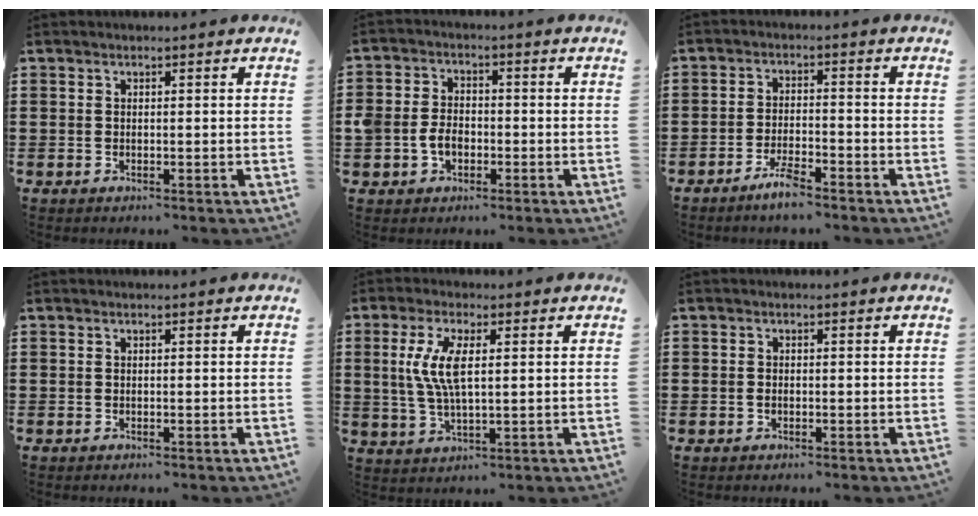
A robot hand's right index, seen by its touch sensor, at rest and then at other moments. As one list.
[{"total": 4.2, "force": [-1.1, 3.2, 2.5], "torque": [-0.059, 0.005, -0.023]}, {"total": 4.1, "force": [-3.2, 0.7, 2.6], "torque": [-0.057, 0.000, -0.061]}, {"total": 0.0}, {"total": 7.2, "force": [1.4, 2.4, 6.7], "torque": [-0.154, -0.001, 0.016]}, {"total": 0.7, "force": [-0.2, 0.5, 0.4], "torque": [-0.010, 0.001, -0.004]}]